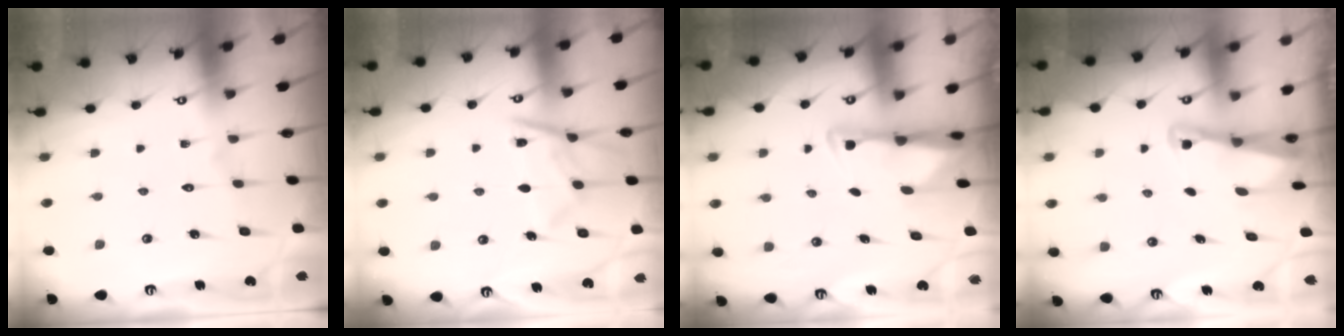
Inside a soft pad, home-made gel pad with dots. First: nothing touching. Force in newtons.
{"total": 11.5, "press": 11.4, "slide": 1.2}
{"total": 3.0, "press": 2.9, "slide": 0.5}
{"total": 2.0, "press": 2.0, "slide": 0.4}